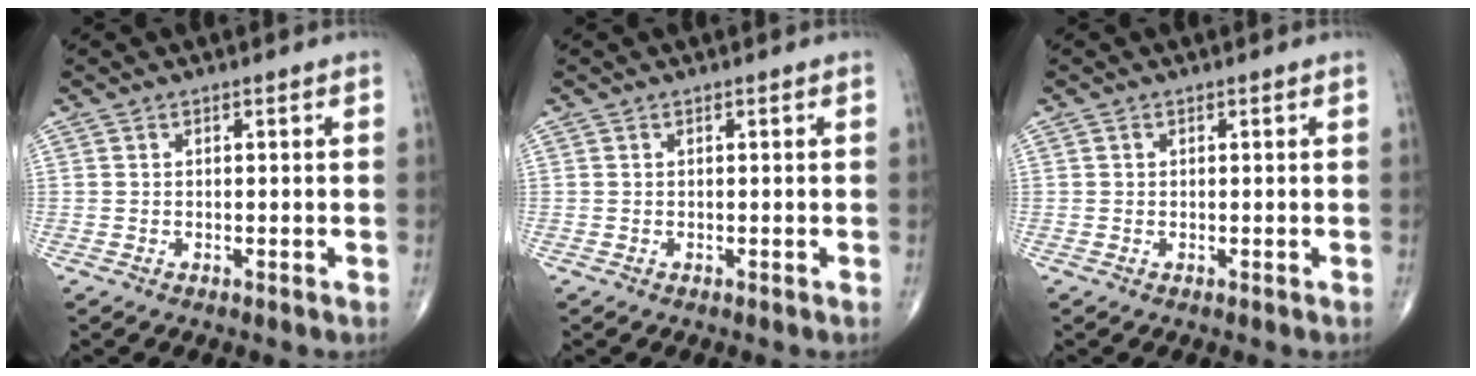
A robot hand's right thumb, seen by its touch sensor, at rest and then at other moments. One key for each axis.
{"total": 0.0}
{"total": 0.0}